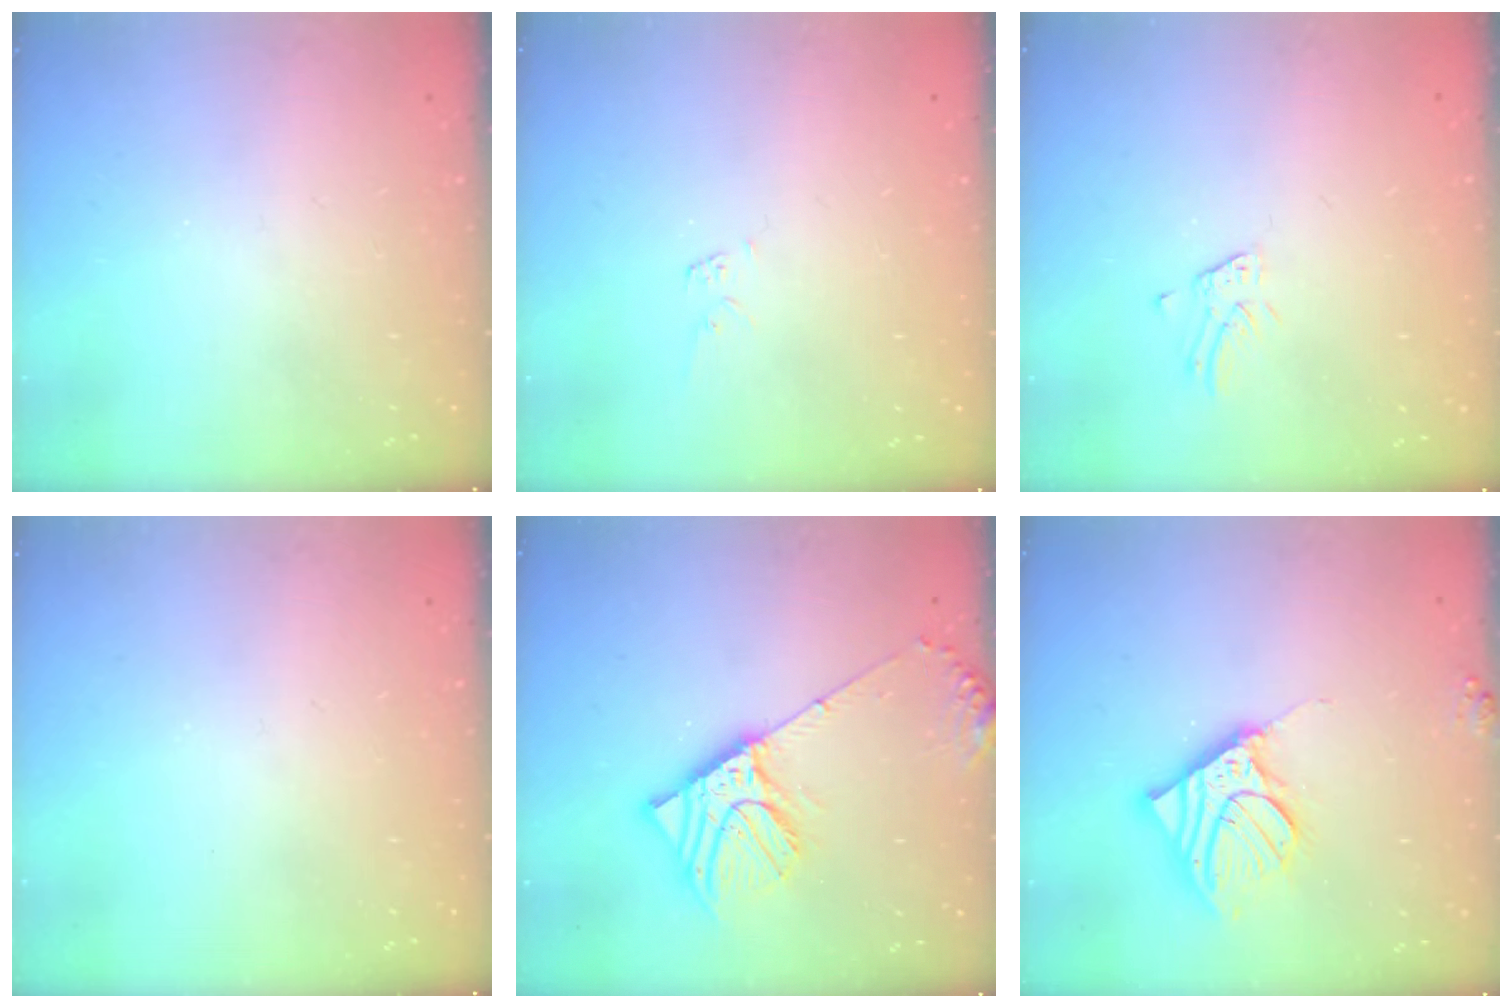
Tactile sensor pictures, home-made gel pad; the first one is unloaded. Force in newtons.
{"total": 3.5, "press": 3.5, "slide": 0.0}
{"total": 1.3, "press": 1.3, "slide": 0.1}
{"total": 0.0}
{"total": 10.1, "press": 9.9, "slide": 1.6}
{"total": 14.1, "press": 13.9, "slide": 2.6}